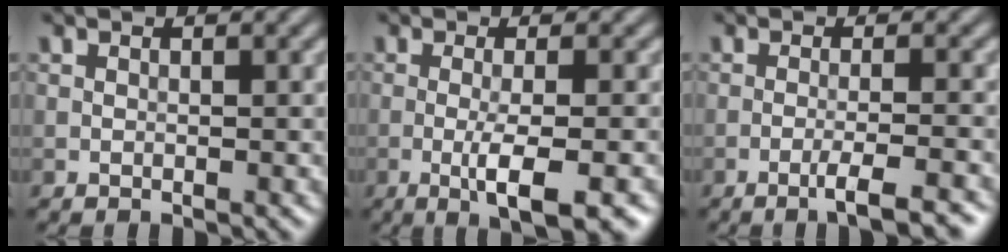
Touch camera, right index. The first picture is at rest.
{"total": 4.4, "force": [-1.6, 0.7, 4.1], "torque": [-0.069, -0.001, -0.030]}
{"total": 3.7, "force": [-2.1, 0.4, 3.0], "torque": [-0.040, 0.007, -0.043]}